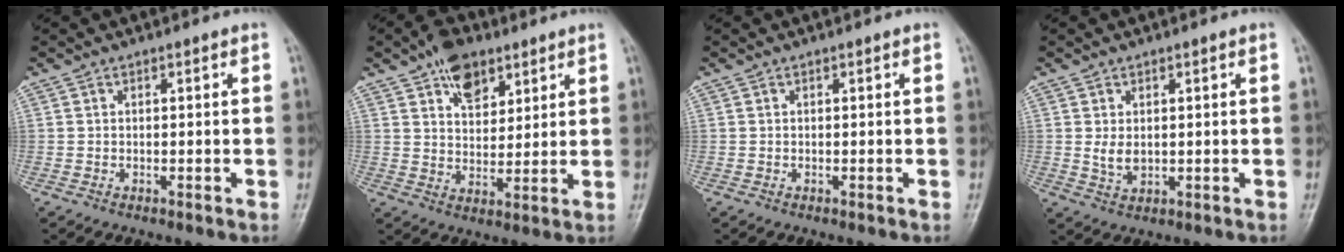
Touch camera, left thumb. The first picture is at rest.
{"total": 9.3, "force": [5.5, 5.6, 5.0], "torque": [-0.051, -0.027, 0.090]}
{"total": 0.0}
{"total": 3.3, "force": [0.6, 2.2, 2.4], "torque": [-0.037, -0.008, 0.018]}